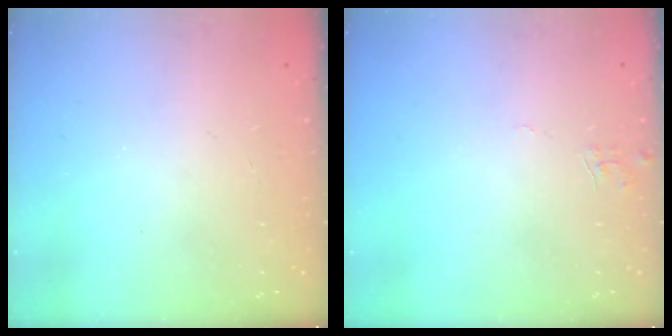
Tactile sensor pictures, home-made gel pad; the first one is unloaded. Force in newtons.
{"total": 5.2, "press": 5.2, "slide": 0.5}